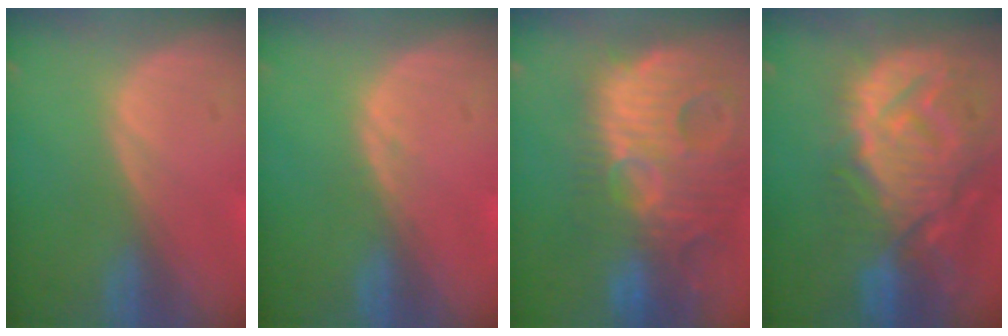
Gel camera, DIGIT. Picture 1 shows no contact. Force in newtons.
{"total": 0.6, "press": 0.6, "slide": 0.1}
{"total": 14.8, "press": 12.9, "slide": 7.4}
{"total": 14.1, "press": 12.2, "slide": 7.1}